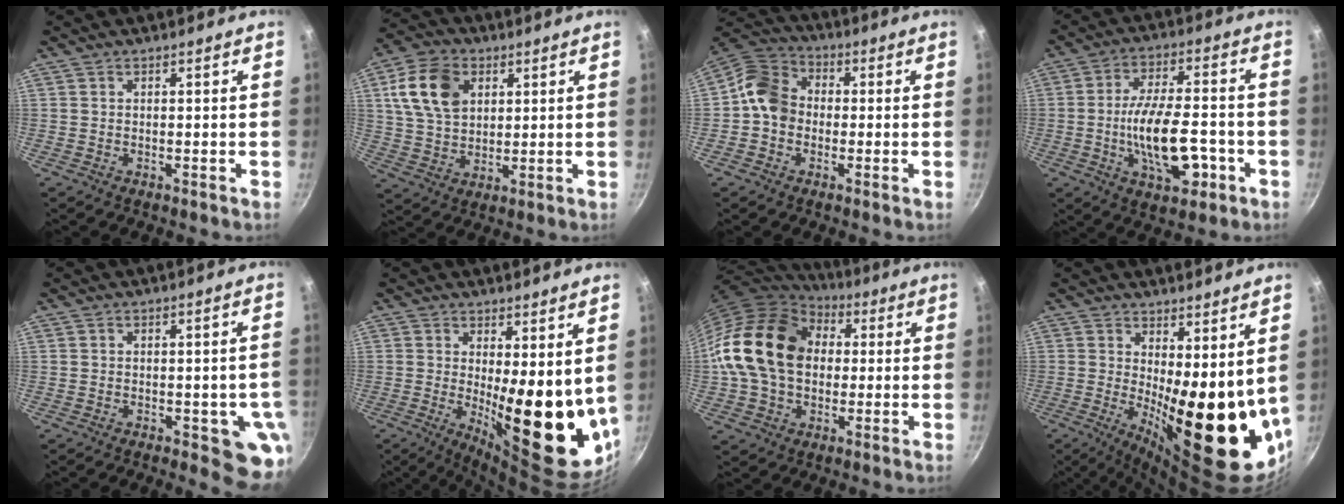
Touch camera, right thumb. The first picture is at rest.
{"total": 13.2, "force": [4.2, 9.2, 8.5], "torque": [-0.143, -0.001, 0.076]}
{"total": 9.4, "force": [-0.7, 7.9, 5.1], "torque": [-0.061, 0.027, -0.037]}
{"total": 15.1, "force": [-4.1, 6.9, 12.8], "torque": [-0.200, 0.027, -0.062]}
{"total": 8.7, "force": [-2.5, 3.8, 7.4], "torque": [-0.042, 0.005, -0.029]}
{"total": 16.9, "force": [1.2, 5.8, 15.8], "torque": [-0.178, -0.045, 0.031]}
{"total": 20.7, "force": [2.0, 15.4, 13.7], "torque": [-0.232, 0.035, 0.025]}
{"total": 18.5, "force": [2.0, 6.9, 17.0], "torque": [-0.199, -0.047, 0.045]}